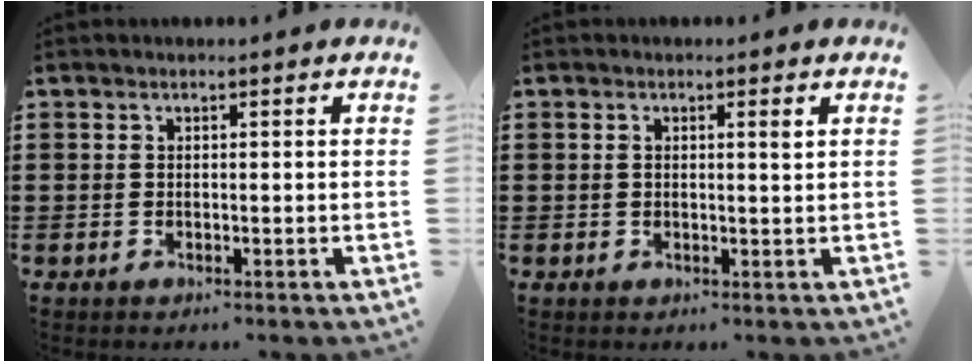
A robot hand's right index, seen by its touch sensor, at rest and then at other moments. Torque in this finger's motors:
{"motor_torque": [-0.16, 0.25, 0.08, -0.01]}